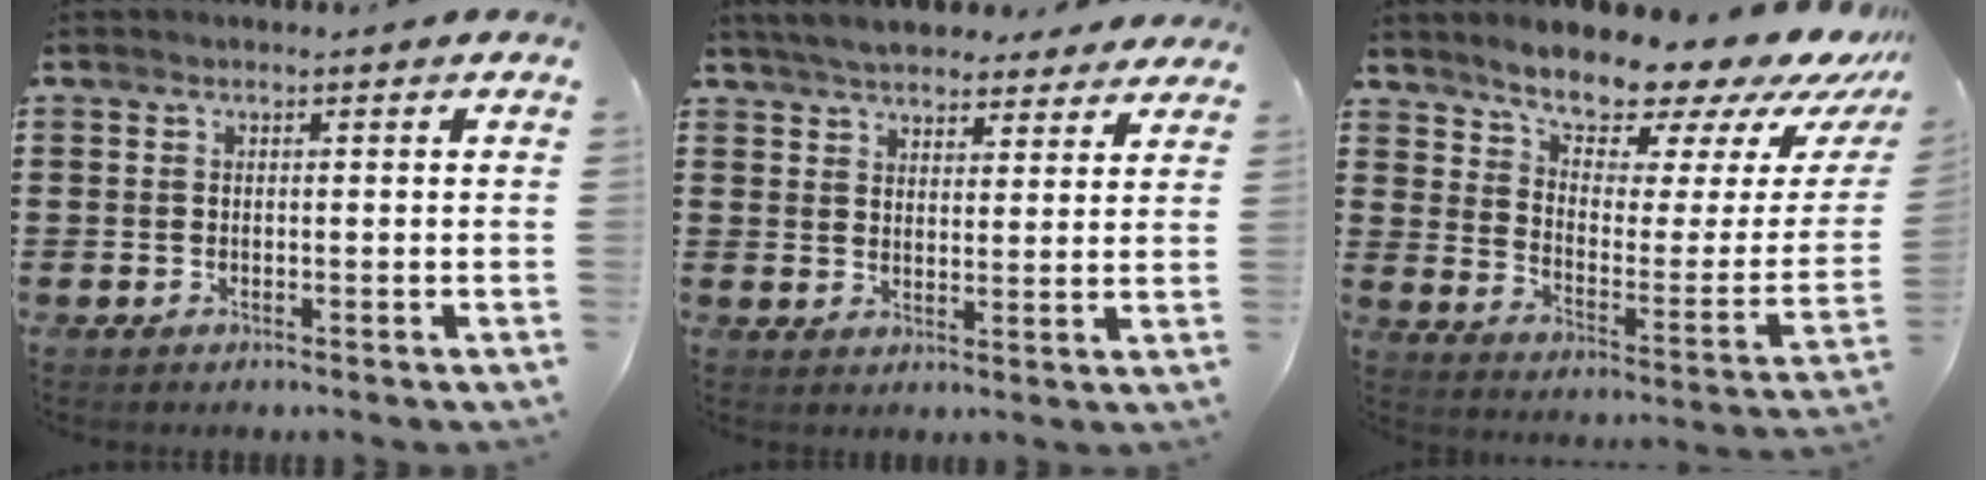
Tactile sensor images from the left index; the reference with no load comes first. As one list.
[{"total": 5.3, "force": [5.0, 1.3, 1.1], "torque": [-0.039, -0.011, 0.092]}, {"total": 10.4, "force": [9.4, 2.6, 3.4], "torque": [-0.080, -0.077, 0.158]}]